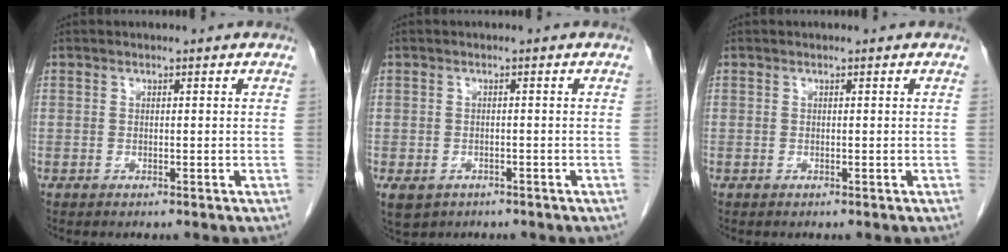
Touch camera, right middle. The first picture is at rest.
{"total": 4.7, "force": [-2.9, 3.3, 1.6], "torque": [-0.030, -0.002, -0.037]}
{"total": 0.0}